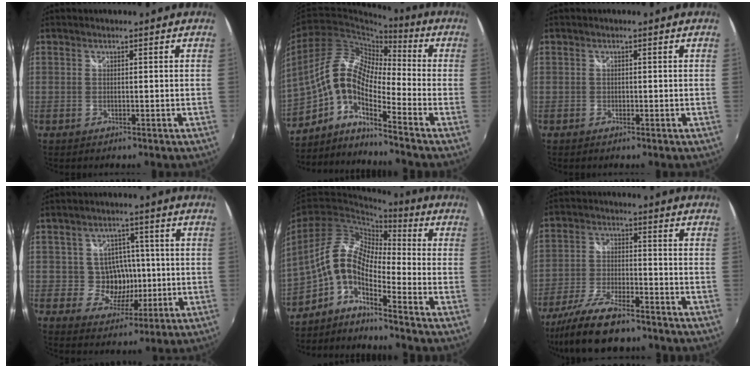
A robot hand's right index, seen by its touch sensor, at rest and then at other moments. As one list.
[{"total": 10.8, "force": [-4.0, 3.6, 9.4], "torque": [-0.165, 0.010, -0.094]}, {"total": 0.5, "force": [-0.4, 0.3, 0.1], "torque": [-0.003, -0.001, -0.007]}, {"total": 7.1, "force": [-0.4, 6.7, 2.2], "torque": [-0.046, 0.014, 0.003]}, {"total": 8.0, "force": [-3.9, 2.6, 6.5], "torque": [-0.112, 0.012, -0.091]}, {"total": 13.9, "force": [-11.4, 3.6, 7.2], "torque": [-0.164, -0.027, -0.201]}]